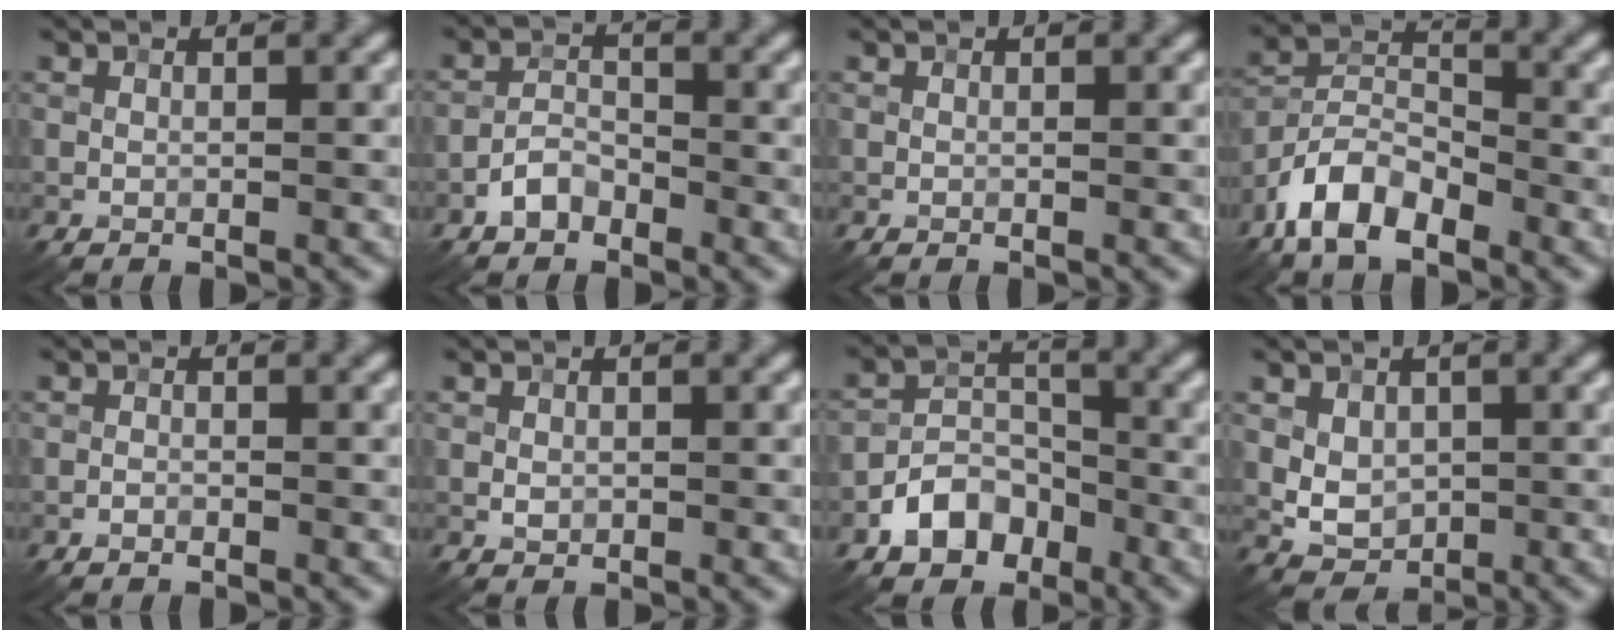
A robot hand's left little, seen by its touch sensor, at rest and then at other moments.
{"total": 2.4, "force": [-1.6, 1.4, 1.1], "torque": [-0.016, 0.010, -0.034]}
{"total": 0.0}
{"total": 6.2, "force": [-4.1, 2.9, 3.7], "torque": [-0.063, 0.005, -0.087]}
{"total": 0.6, "force": [-0.4, 0.3, 0.3], "torque": [-0.005, 0.001, -0.009]}
{"total": 0.8, "force": [0.0, 0.7, 0.4], "torque": [-0.005, -0.002, -0.001]}
{"total": 4.8, "force": [-2.7, 3.3, 2.2], "torque": [-0.031, 0.002, -0.052]}
{"total": 3.2, "force": [0.3, 2.4, 2.0], "torque": [-0.034, -0.005, 0.011]}